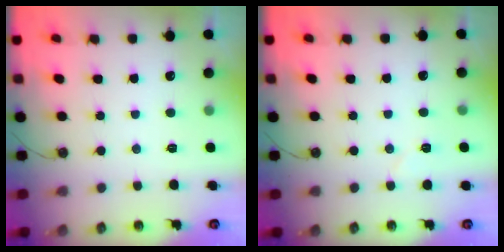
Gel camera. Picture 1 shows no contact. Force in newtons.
{"total": 3.9, "press": 3.9, "slide": 0.6}